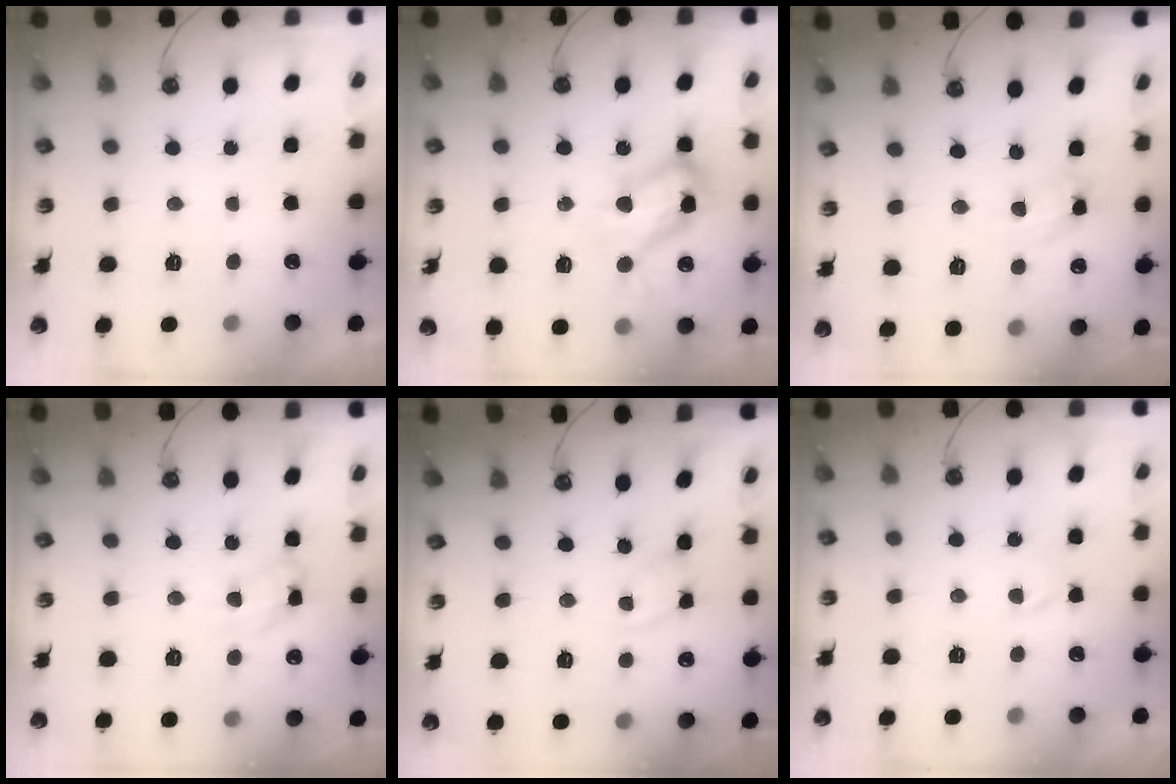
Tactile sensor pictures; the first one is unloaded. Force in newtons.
{"total": 17.4, "press": 17.3, "slide": 1.4}
{"total": 9.4, "press": 9.4, "slide": 0.7}
{"total": 10.9, "press": 10.9, "slide": 0.9}
{"total": 3.6, "press": 3.6, "slide": 0.1}
{"total": 2.8, "press": 2.8, "slide": 0.4}